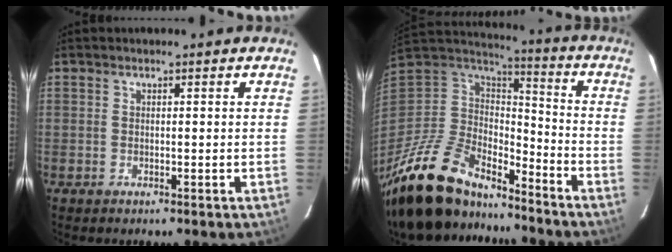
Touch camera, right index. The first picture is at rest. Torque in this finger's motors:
{"motor_torque": [0.73, -0.99, 0.82, 0.18]}